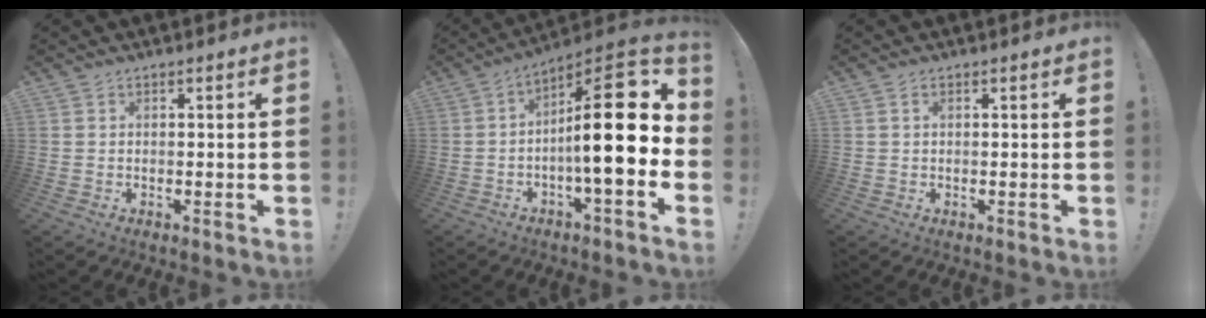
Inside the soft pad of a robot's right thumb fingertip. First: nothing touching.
{"total": 20.2, "force": [0.2, 5.0, 19.6], "torque": [-0.292, -0.001, -0.002]}
{"total": 0.9, "force": [0.3, 0.3, 0.8], "torque": [-0.020, 0.004, 0.006]}